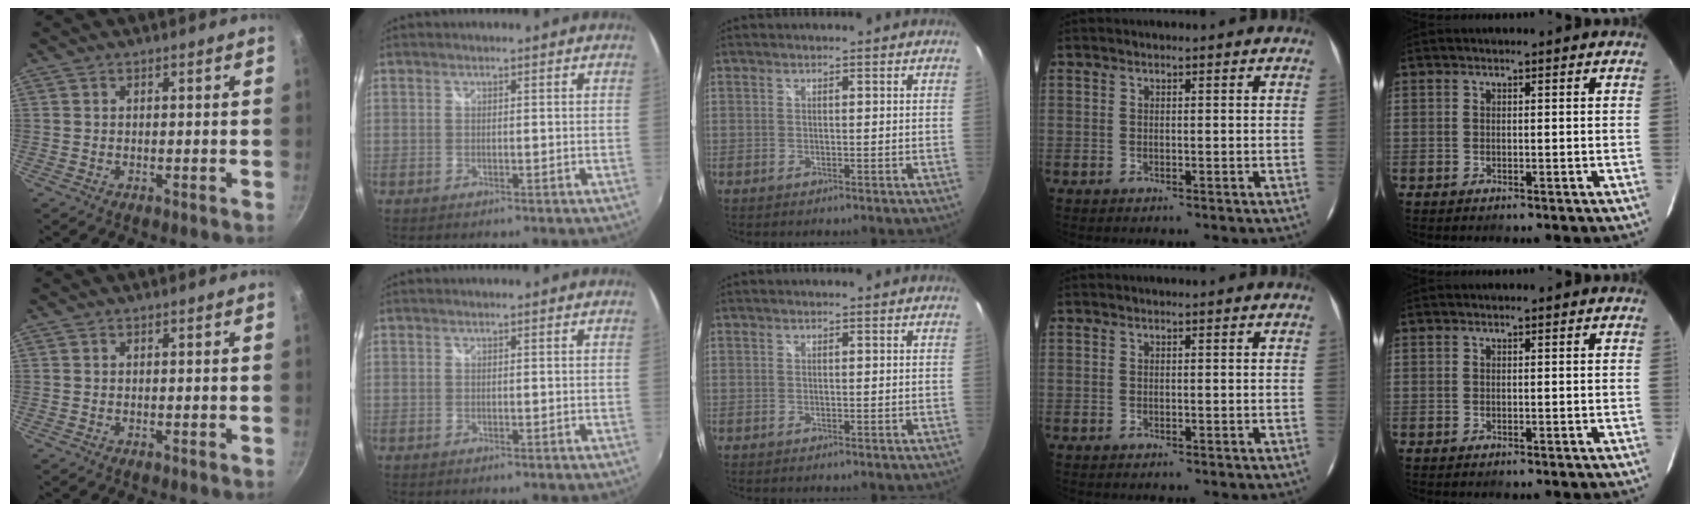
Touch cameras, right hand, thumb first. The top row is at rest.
{}